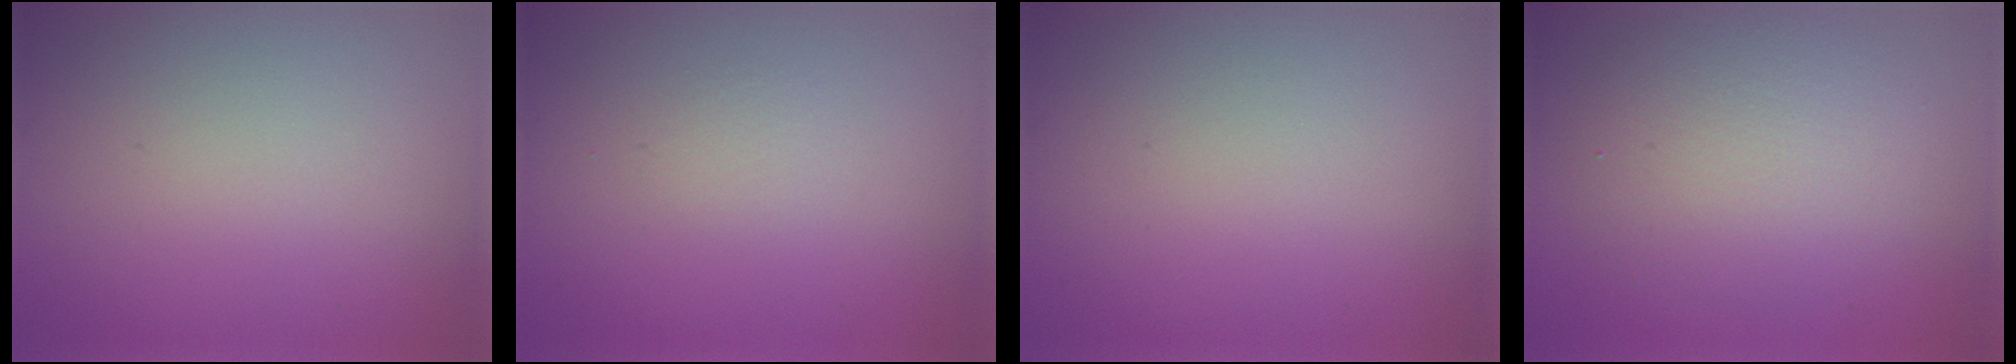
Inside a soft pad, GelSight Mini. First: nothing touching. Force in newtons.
{"total": 0.8, "press": 0.8, "slide": 0.1}
{"total": 0.0}
{"total": 5.1, "press": 5.1, "slide": 0.3}